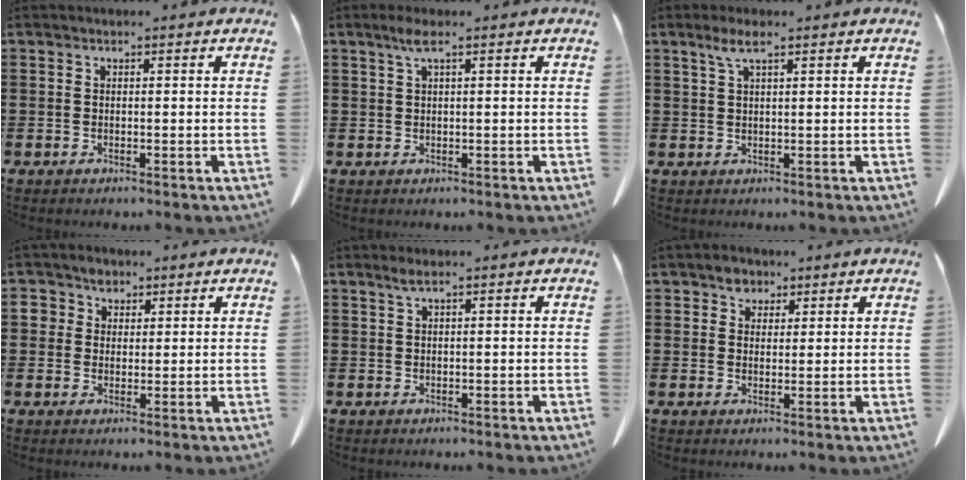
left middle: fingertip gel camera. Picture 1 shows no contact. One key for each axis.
{"total": 2.2, "fx": 1.0, "fy": 0.3, "fz": 1.9, "tx": -0.042, "ty": 0.004, "tz": 0.016}
{"total": 2.9, "fx": 1.7, "fy": 0.5, "fz": 2.3, "tx": -0.049, "ty": 0.004, "tz": 0.029}
{"total": 3.3, "fx": 1.8, "fy": 2.7, "fz": 0.6, "tx": -0.017, "ty": 0.010, "tz": 0.029}
{"total": 1.2, "fx": 0.6, "fy": 0.0, "fz": 1.1, "tx": -0.023, "ty": 0.001, "tz": 0.011}
{"total": 2.9, "fx": 2.1, "fy": 1.9, "fz": 0.7, "tx": -0.013, "ty": 0.005, "tz": 0.037}